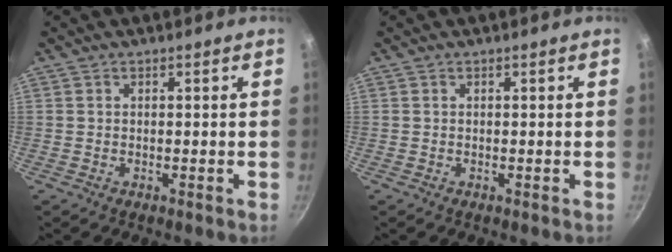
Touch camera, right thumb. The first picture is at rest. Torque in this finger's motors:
{"motor_torque": [0.00, 0.00, 0.00, 0.00, 0.00]}